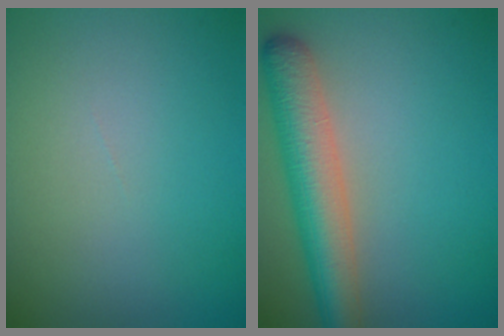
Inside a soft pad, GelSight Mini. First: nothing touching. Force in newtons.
{"total": 6.2, "press": 6.2, "slide": 0.4}